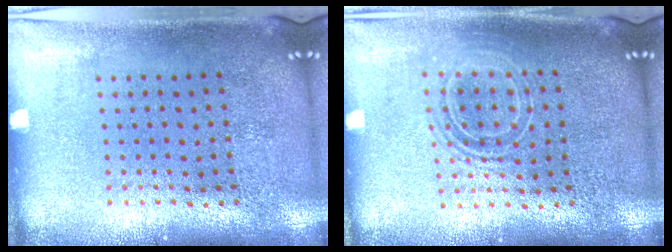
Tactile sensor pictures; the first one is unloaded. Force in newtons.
{"total": 1.6, "press": 1.2, "slide": 1.0}